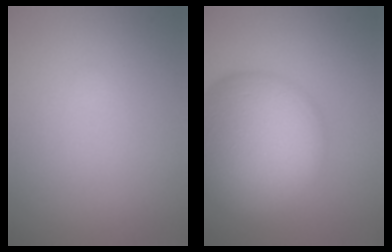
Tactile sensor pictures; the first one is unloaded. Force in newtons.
{"total": 13.4, "press": 13.4, "slide": 0.9}